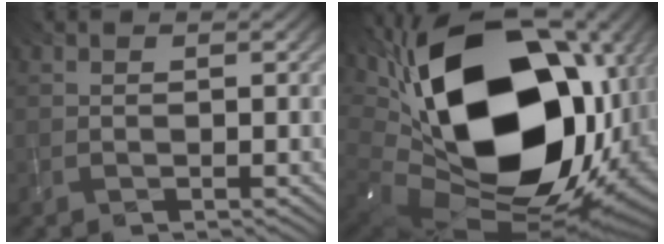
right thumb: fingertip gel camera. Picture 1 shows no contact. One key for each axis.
{"total": 22.1, "fx": 2.5, "fy": 13.9, "fz": 17.0, "tx": -0.358, "ty": -0.015, "tz": 0.054}